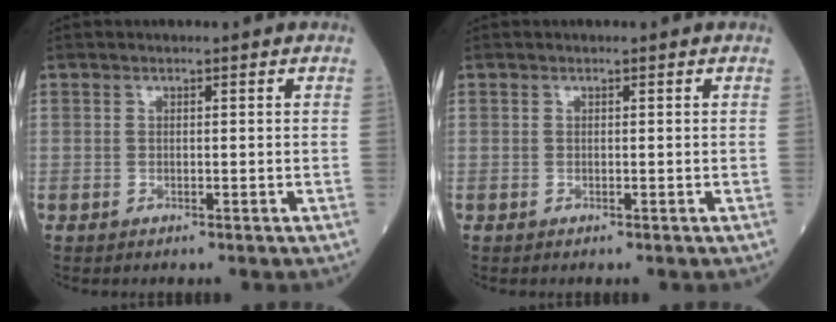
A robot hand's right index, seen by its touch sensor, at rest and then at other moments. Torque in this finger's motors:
{"motor_torque": [0.00, 0.00, 0.00, -0.01]}